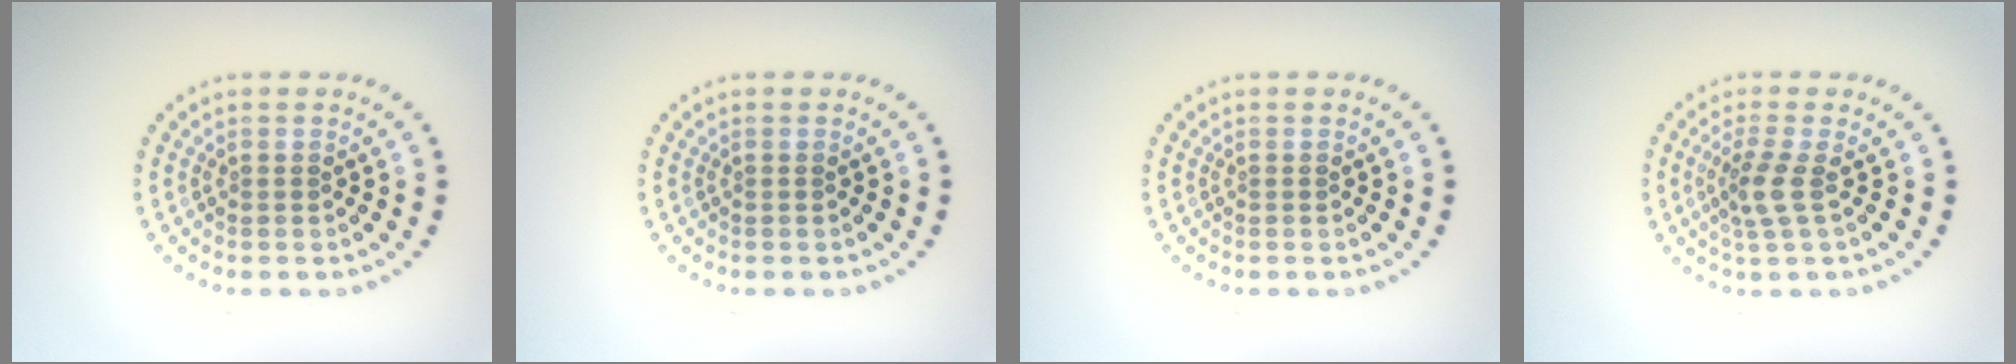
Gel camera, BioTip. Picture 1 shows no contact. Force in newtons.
{"total": 0.0}
{"total": 0.0}
{"total": 2.4, "press": 1.8, "slide": 1.6}